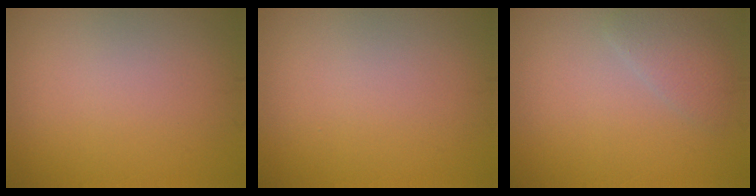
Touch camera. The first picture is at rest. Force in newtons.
{"total": 0.0}
{"total": 2.0, "press": 2.0, "slide": 0.2}